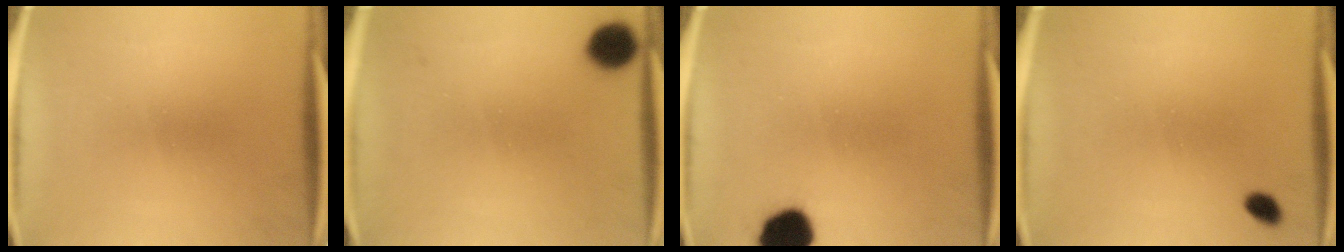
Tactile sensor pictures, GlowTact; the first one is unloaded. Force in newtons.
{"total": 5.3}
{"total": 10.4}
{"total": 1.9}